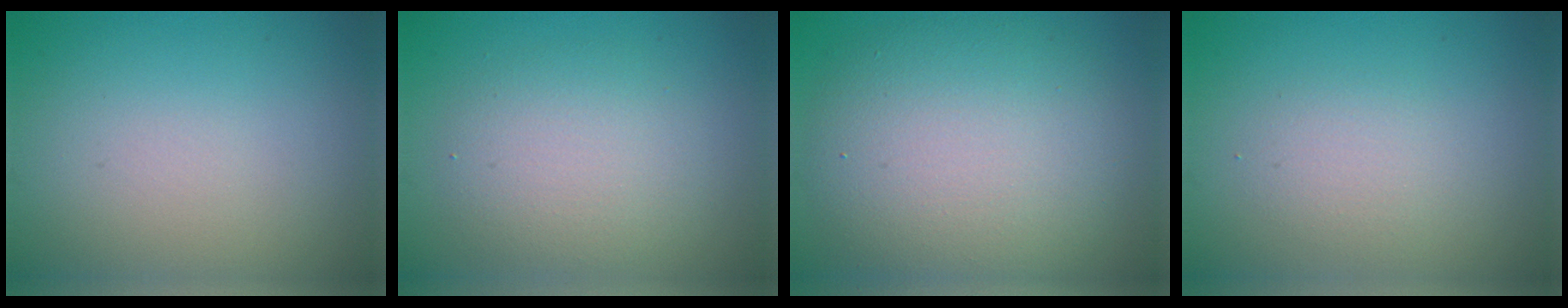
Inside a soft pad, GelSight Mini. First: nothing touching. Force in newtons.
{"total": 3.8, "press": 3.8, "slide": 0.3}
{"total": 9.2, "press": 9.2, "slide": 0.7}
{"total": 1.8, "press": 1.8, "slide": 0.1}